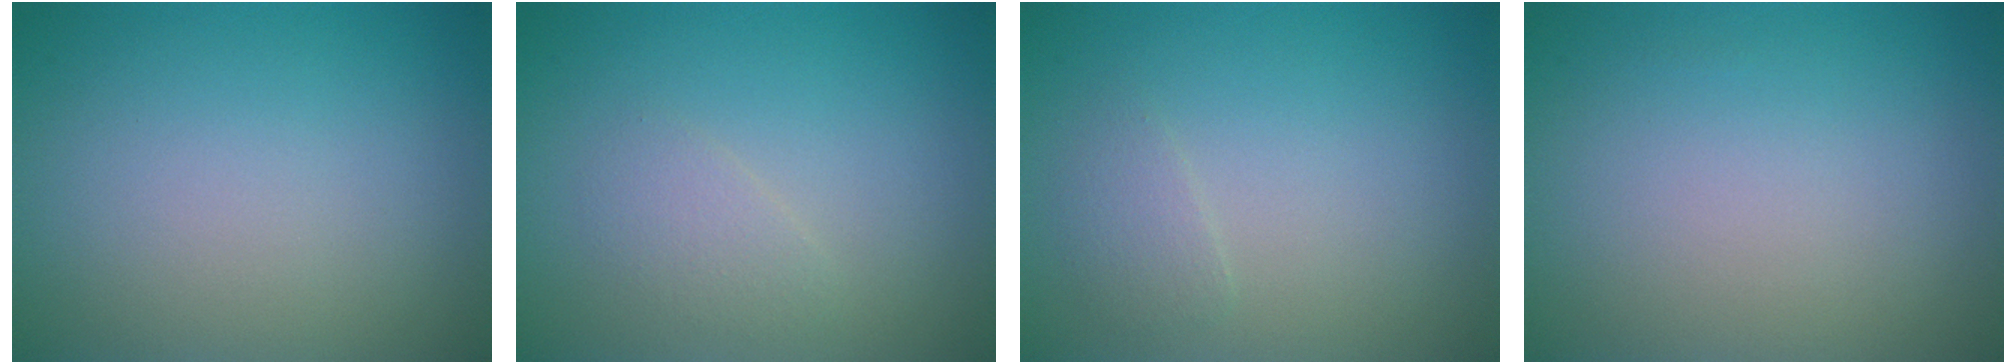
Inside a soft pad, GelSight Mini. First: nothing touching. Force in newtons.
{"total": 1.3, "press": 1.3, "slide": 0.1}
{"total": 1.2, "press": 1.2, "slide": 0.1}
{"total": 0.0}